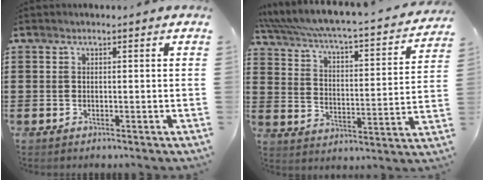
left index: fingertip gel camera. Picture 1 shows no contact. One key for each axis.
{"total": 3.6, "fx": 3.1, "fy": 0.1, "fz": 1.7, "tx": -0.054, "ty": -0.040, "tz": 0.042}